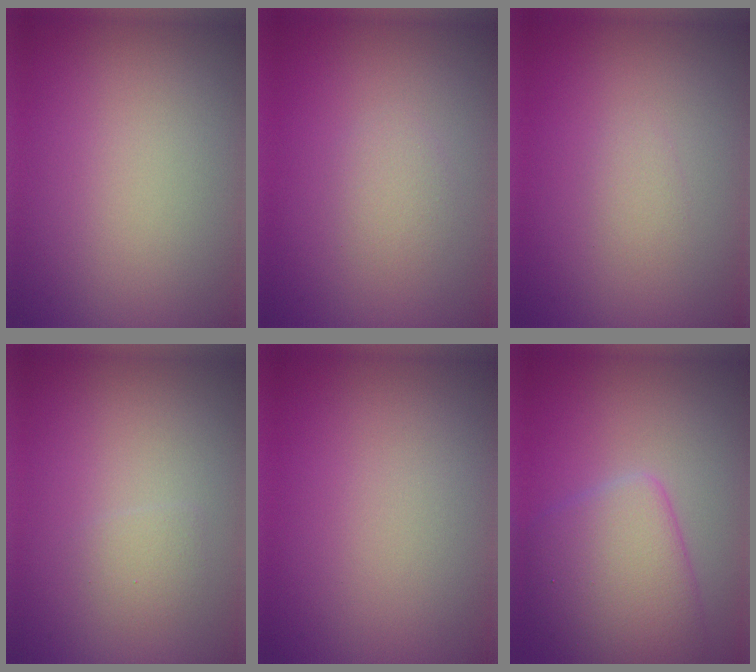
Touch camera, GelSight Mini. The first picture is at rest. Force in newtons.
{"total": 1.2, "press": 1.2, "slide": 0.0}
{"total": 0.8, "press": 0.8, "slide": 0.0}
{"total": 1.1, "press": 1.1, "slide": 0.1}
{"total": 0.0}
{"total": 5.6, "press": 5.6, "slide": 0.2}